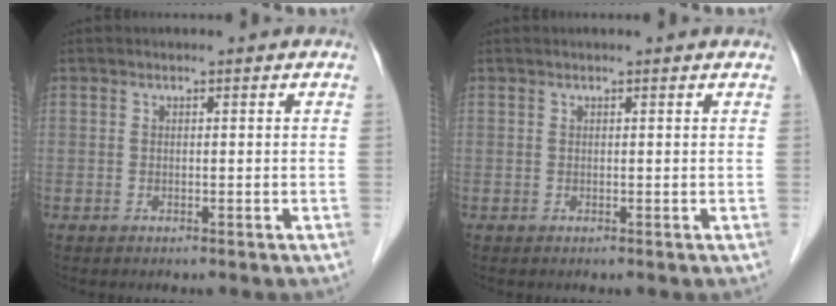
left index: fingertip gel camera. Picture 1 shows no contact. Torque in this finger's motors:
{"motor_torque": [0.25, -0.09, 0.05, -0.01]}